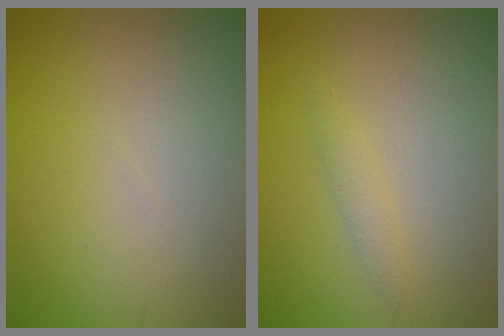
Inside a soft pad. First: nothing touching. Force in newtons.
{"total": 1.1, "press": 1.1, "slide": 0.0}